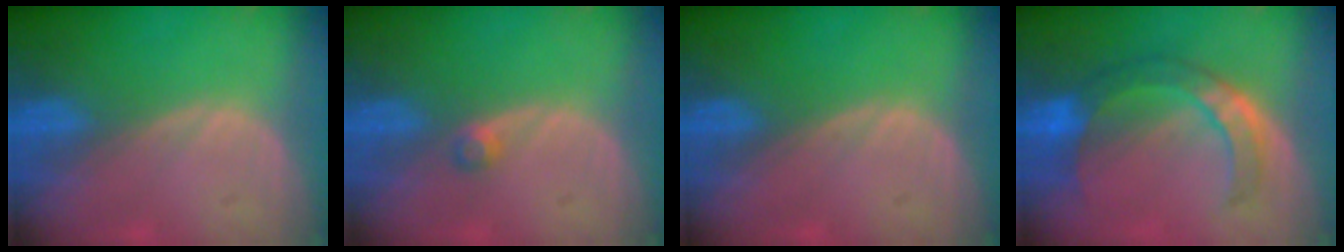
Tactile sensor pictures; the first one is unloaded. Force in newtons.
{"total": 1.6, "press": 1.4, "slide": 0.9}
{"total": 0.0}
{"total": 7.4, "press": 7.2, "slide": 1.9}